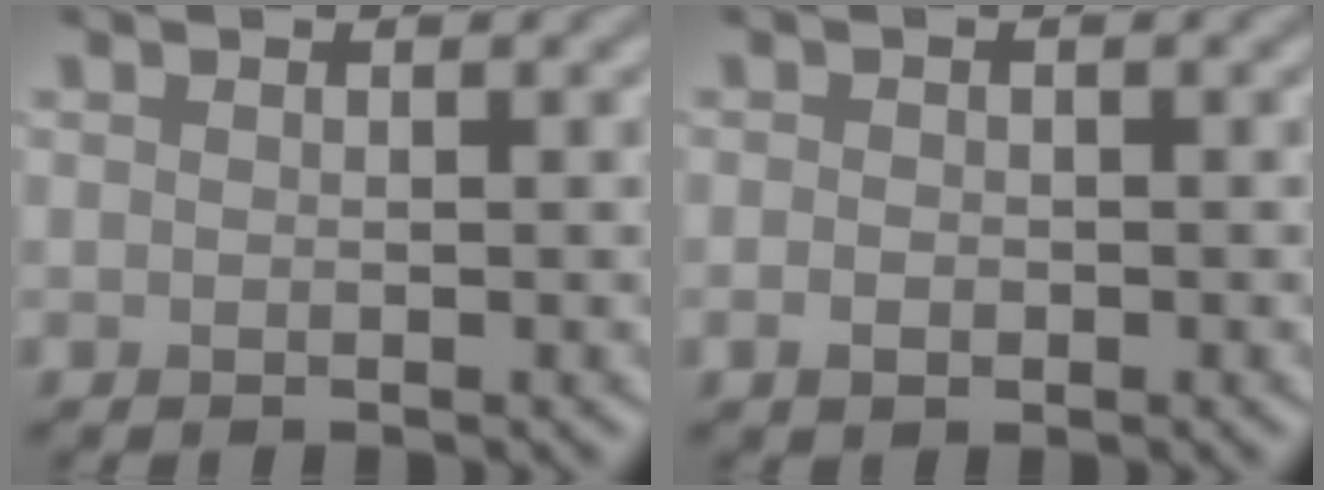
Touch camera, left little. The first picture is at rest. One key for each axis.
{"total": 1.2, "fx": -0.4, "fy": 0.9, "fz": 0.7, "tx": -0.013, "ty": -0.002, "tz": -0.009}